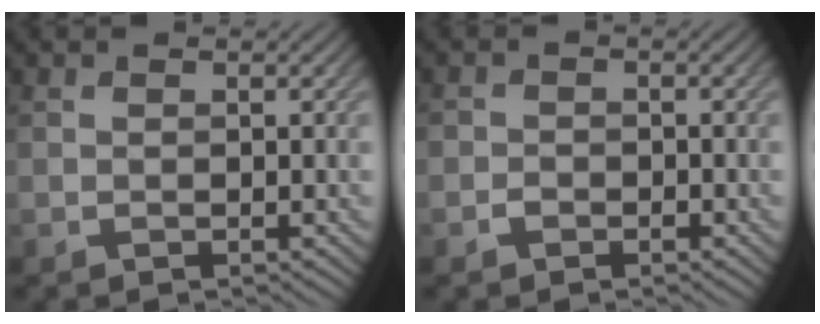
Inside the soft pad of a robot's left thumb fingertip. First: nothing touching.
{"total": 1.4, "force": [-0.8, 1.1, 0.4], "torque": [-0.002, 0.002, -0.017]}